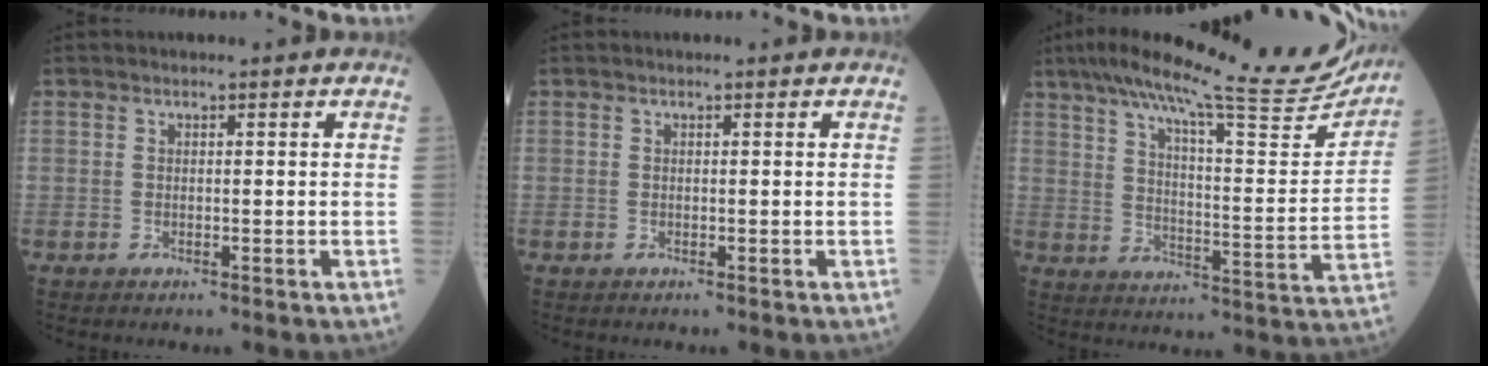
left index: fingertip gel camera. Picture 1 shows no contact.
{"total": 0.0}
{"total": 25.6, "force": [22.3, 2.5, 12.2], "torque": [-0.201, -0.028, 0.300]}